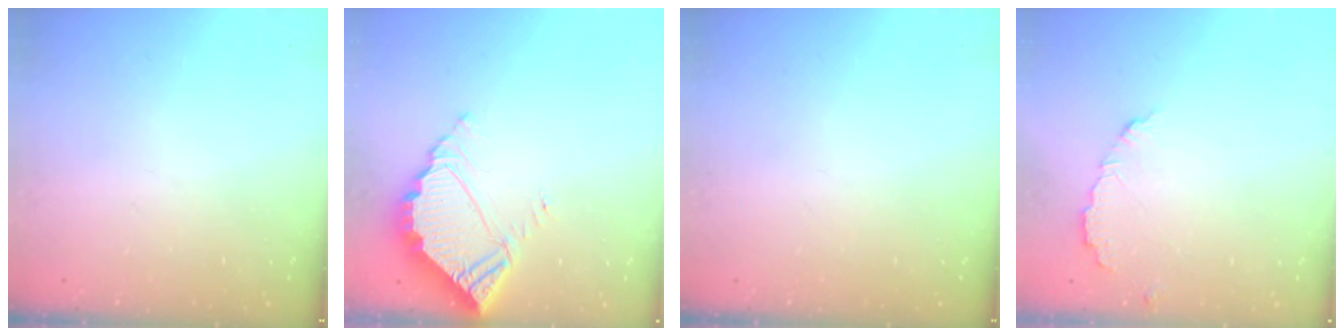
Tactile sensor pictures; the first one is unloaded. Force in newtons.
{"total": 5.9, "press": 5.9, "slide": 0.4}
{"total": 0.0}
{"total": 3.9, "press": 3.9, "slide": 0.3}